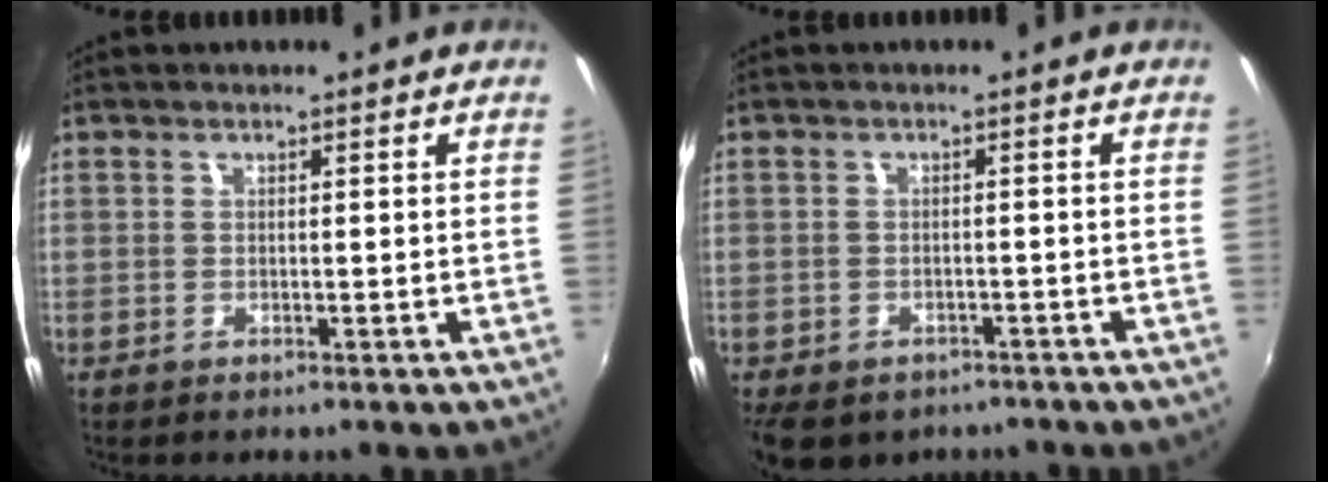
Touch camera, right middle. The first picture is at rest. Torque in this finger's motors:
{"motor_torque": [1.09, -1.05, 0.19, 0.09]}